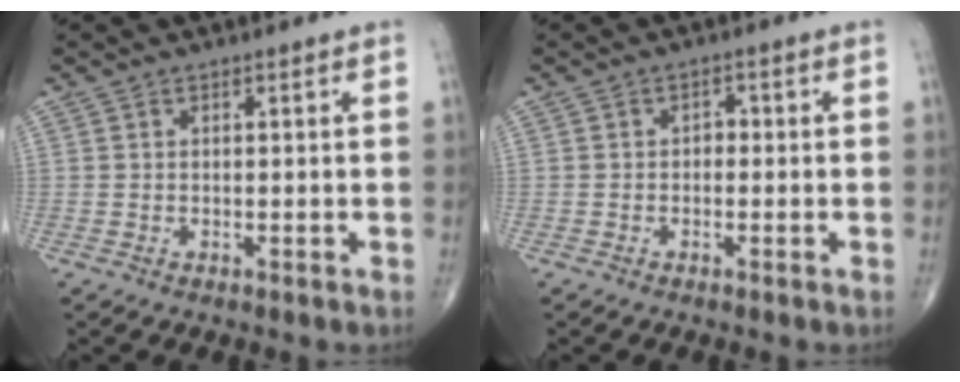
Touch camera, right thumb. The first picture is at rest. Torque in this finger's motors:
{"motor_torque": [0.13, 0.38, 0.39, 0.12, -0.04]}